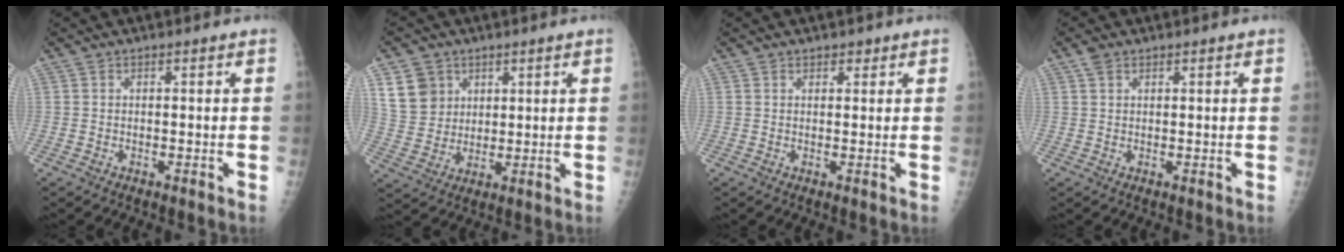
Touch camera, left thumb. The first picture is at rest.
{"total": 8.3, "force": [3.8, 6.9, 2.7], "torque": [-0.026, -0.017, 0.081]}
{"total": 1.3, "force": [0.9, 0.9, 0.4], "torque": [0.009, -0.004, 0.010]}
{"total": 1.8, "force": [1.1, 1.1, 0.9], "torque": [-0.014, 0.004, 0.021]}